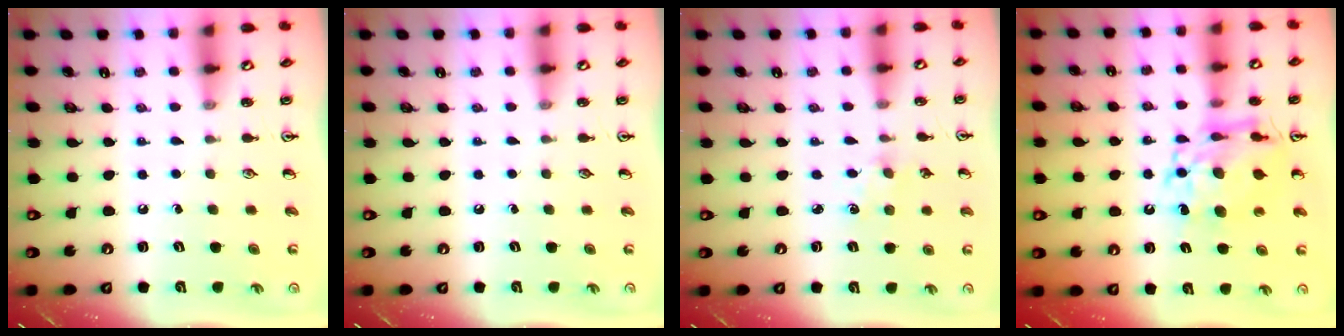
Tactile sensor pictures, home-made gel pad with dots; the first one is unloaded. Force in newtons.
{"total": 0.0}
{"total": 1.5, "press": 1.4, "slide": 0.2}
{"total": 12.8, "press": 12.7, "slide": 1.3}